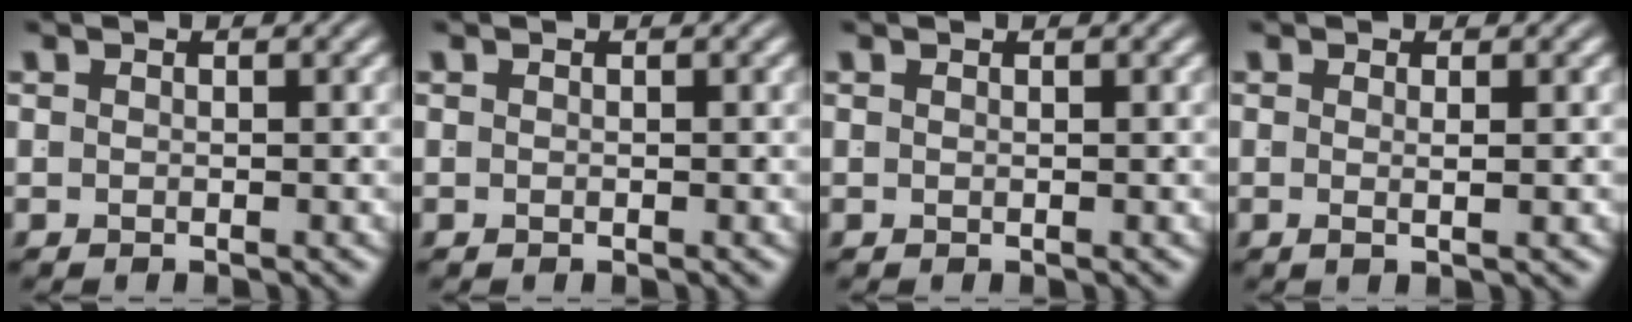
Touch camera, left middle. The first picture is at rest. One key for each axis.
{"total": 0.0}
{"total": 0.0}
{"total": 1.2, "fx": -0.2, "fy": -0.6, "fz": 1.0, "tx": -0.018, "ty": -0.007, "tz": -0.001}